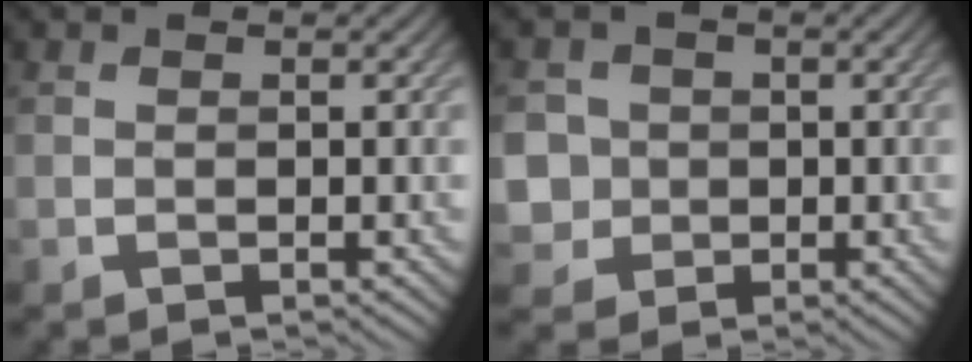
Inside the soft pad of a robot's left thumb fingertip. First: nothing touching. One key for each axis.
{"total": 5.1, "fx": -0.2, "fy": 5.0, "fz": 1.1, "tx": -0.041, "ty": 0.004, "tz": -0.024}